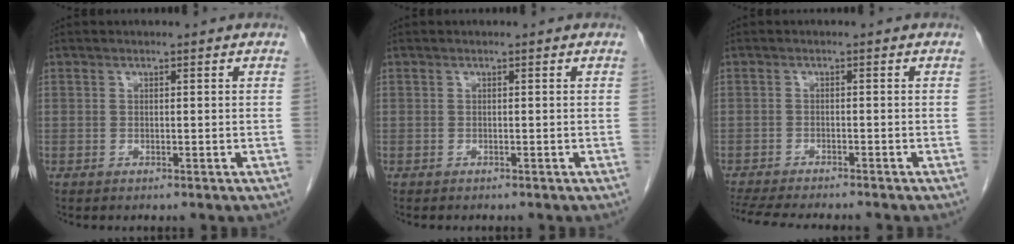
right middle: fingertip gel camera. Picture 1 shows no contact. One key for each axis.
{"total": 0.6, "fx": -0.5, "fy": 0.2, "fz": 0.2, "tx": -0.007, "ty": -0.001, "tz": -0.005}
{"total": 10.8, "fx": -9.6, "fy": 1.2, "fz": 4.8, "tx": -0.073, "ty": -0.014, "tz": -0.138}